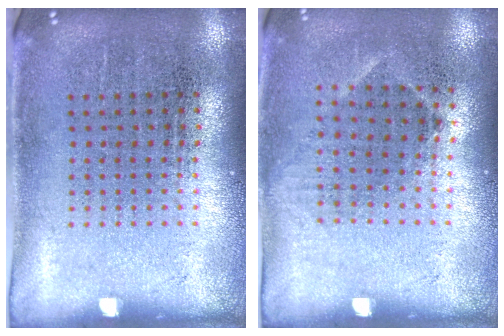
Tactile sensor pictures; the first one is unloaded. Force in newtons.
{"total": 0.9, "press": 0.6, "slide": 0.6}